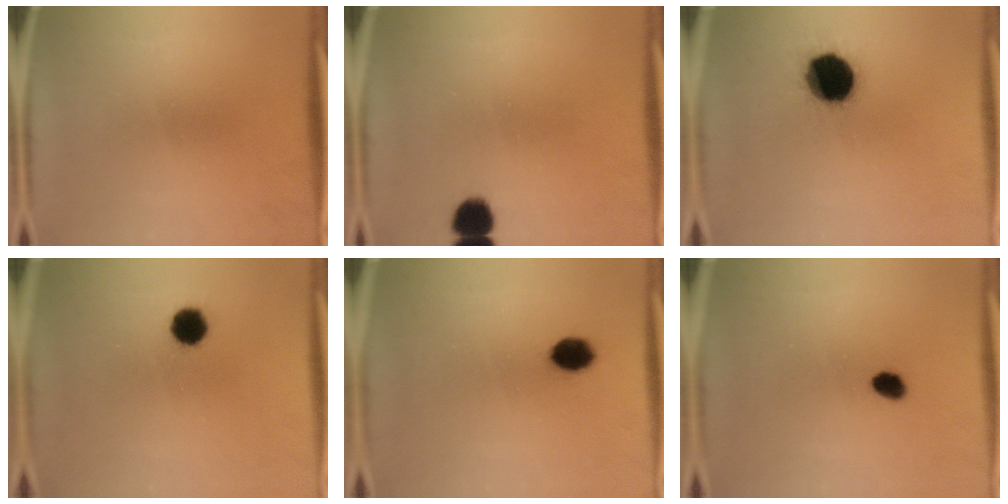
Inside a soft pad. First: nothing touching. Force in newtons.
{"total": 5.5}
{"total": 16.2}
{"total": 5.9}
{"total": 5.4}
{"total": 2.7}